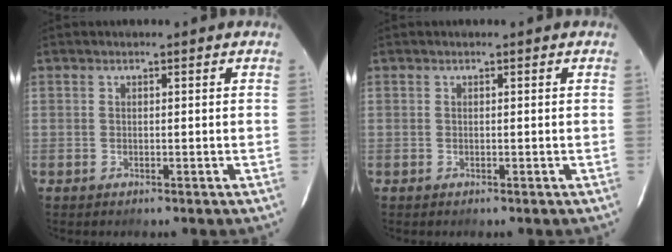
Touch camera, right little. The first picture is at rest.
{"total": 0.0}